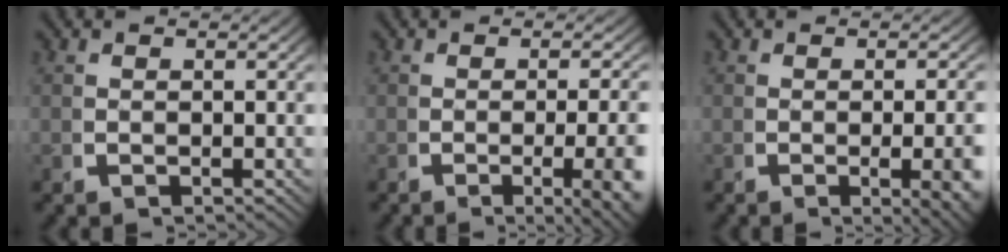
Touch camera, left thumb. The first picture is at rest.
{"total": 6.1, "force": [-1.9, 1.9, 5.5], "torque": [-0.081, -0.016, -0.023]}
{"total": 5.0, "force": [-1.1, 1.4, 4.6], "torque": [-0.064, -0.013, -0.012]}